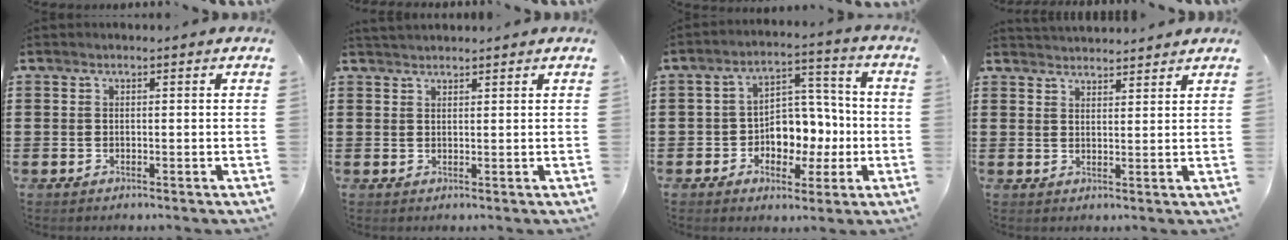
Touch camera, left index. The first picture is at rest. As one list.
[{"total": 1.4, "force": [1.4, 0.2, 0.2], "torque": [-0.007, 0.001, 0.028]}, {"total": 7.0, "force": [-1.0, 6.0, 3.4], "torque": [-0.062, 0.008, -0.018]}, {"total": 2.5, "force": [2.5, 0.0, -0.2], "torque": [-0.003, -0.006, 0.049]}]